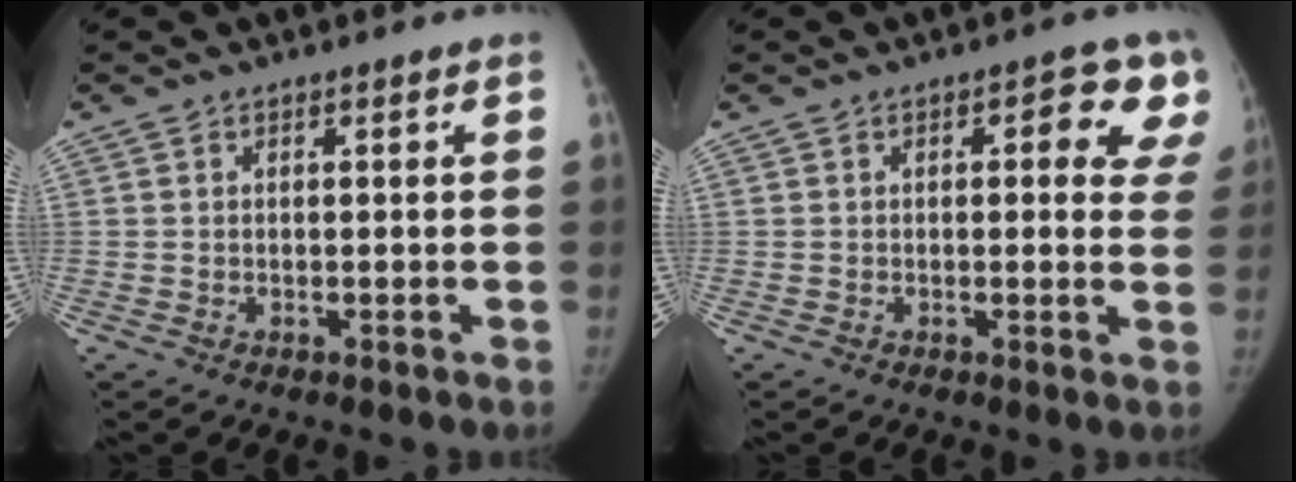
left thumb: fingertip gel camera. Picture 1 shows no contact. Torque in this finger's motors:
{"motor_torque": [-0.01, 0.03, 0.07, 0.08, 0.00]}